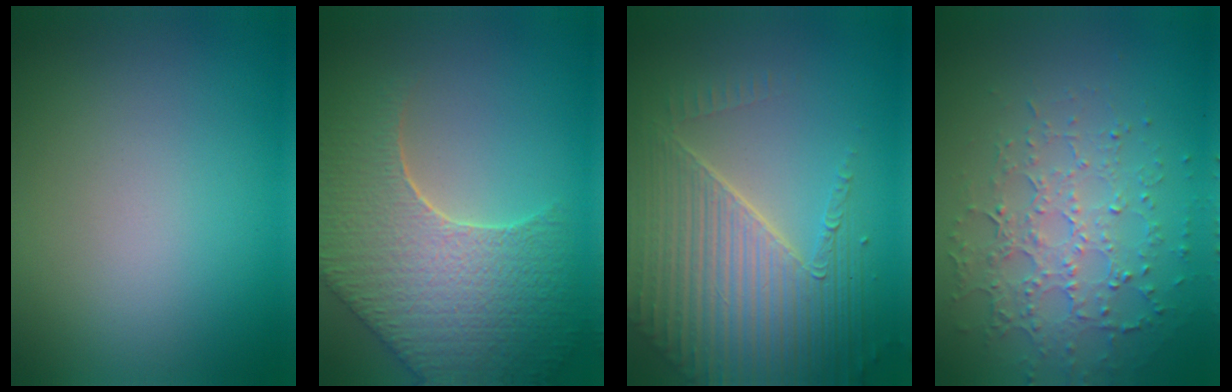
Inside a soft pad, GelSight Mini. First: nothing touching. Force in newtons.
{"total": 8.7, "press": 6.3, "slide": 6.0}
{"total": 8.0, "press": 5.5, "slide": 5.9}
{"total": 4.5, "press": 3.5, "slide": 2.9}